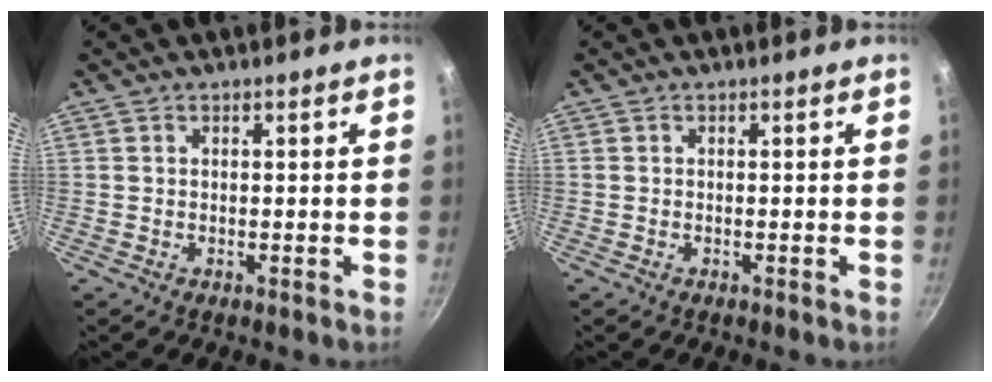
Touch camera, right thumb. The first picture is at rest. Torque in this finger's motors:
{"motor_torque": [0.30, 0.05, 0.45, -0.14, 0.05]}